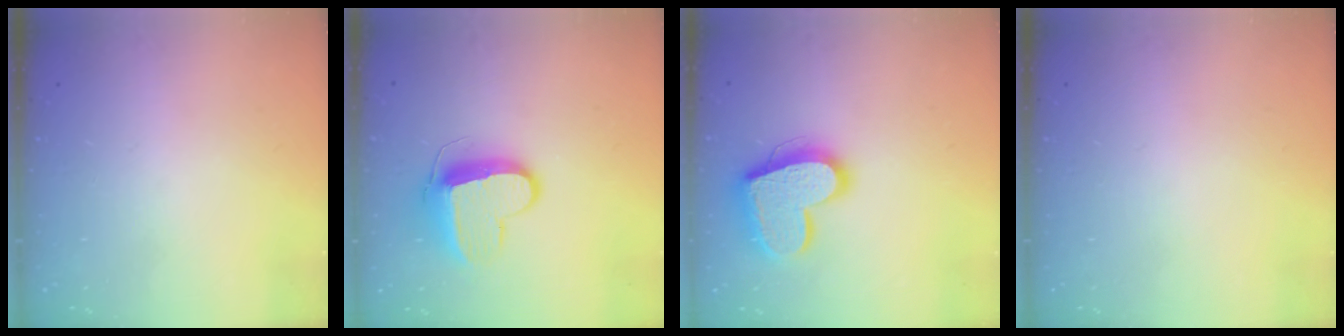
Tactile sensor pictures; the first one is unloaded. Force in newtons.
{"total": 11.3, "press": 11.3, "slide": 1.1}
{"total": 19.3, "press": 19.2, "slide": 1.5}
{"total": 0.0}